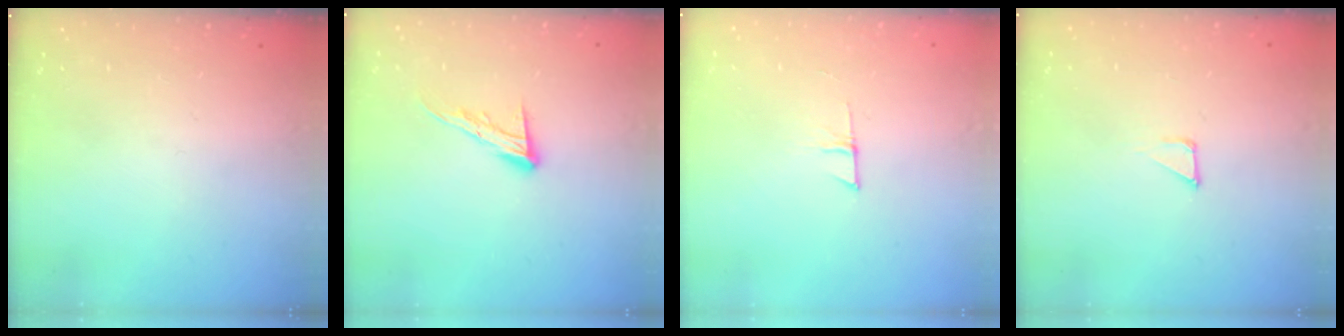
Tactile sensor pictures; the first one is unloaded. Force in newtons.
{"total": 9.8, "press": 9.8, "slide": 0.6}
{"total": 4.0, "press": 4.0, "slide": 0.4}
{"total": 1.3, "press": 1.3, "slide": 0.0}